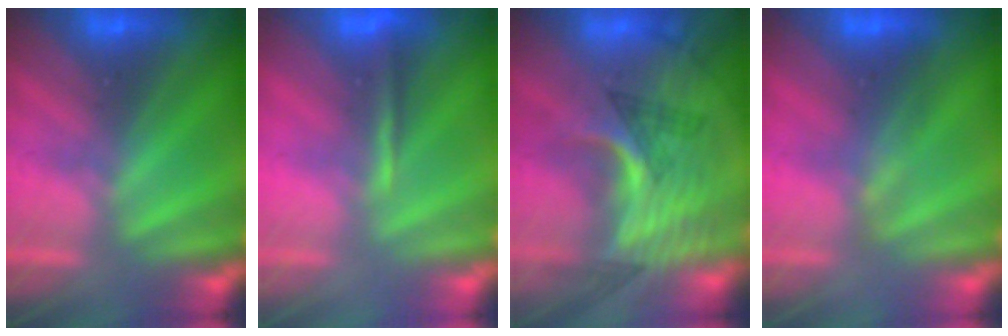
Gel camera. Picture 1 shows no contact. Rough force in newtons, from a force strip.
{"total": 1.3}
{"total": 2.9}
{"total": 1.6}